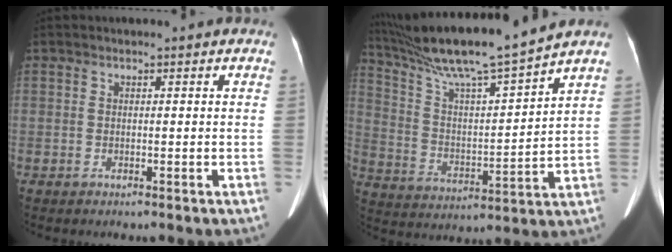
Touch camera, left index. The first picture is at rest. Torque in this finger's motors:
{"motor_torque": [0.83, -1.32, 0.31, 0.06]}